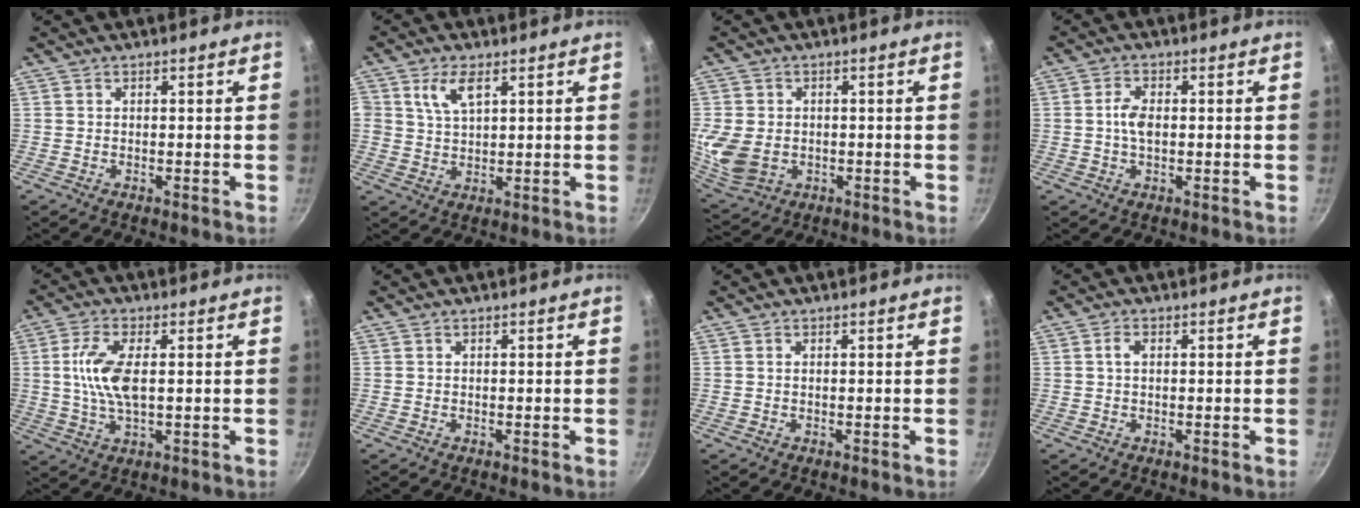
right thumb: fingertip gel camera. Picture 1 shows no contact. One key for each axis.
{"total": 5.4, "fx": 2.5, "fy": 2.9, "fz": 3.9, "tx": -0.070, "ty": -0.007, "tz": 0.052}
{"total": 9.8, "fx": -0.7, "fy": 7.5, "fz": 6.2, "tx": -0.122, "ty": -0.011, "tz": -0.004}
{"total": 3.9, "fx": 0.1, "fy": 2.2, "fz": 3.2, "tx": -0.060, "ty": 0.007, "tz": -0.002}
{"total": 8.7, "fx": 1.0, "fy": 3.6, "fz": 7.9, "tx": -0.162, "ty": 0.001, "tz": 0.019}
{"total": 0.0}
{"total": 0.0}
{"total": 1.6, "fx": 0.4, "fy": 0.9, "fz": 1.3, "tx": -0.025, "ty": 0.004, "tz": 0.006}